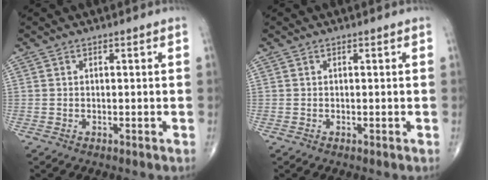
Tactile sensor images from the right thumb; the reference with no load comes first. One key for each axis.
{"total": 0.0}